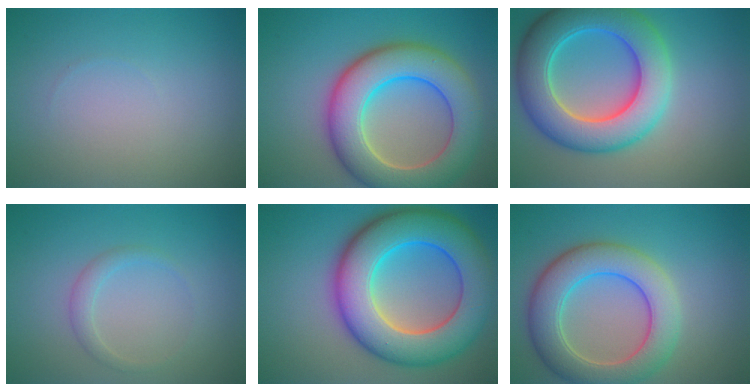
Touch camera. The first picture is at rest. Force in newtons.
{"total": 10.0, "press": 10.0, "slide": 0.8}
{"total": 9.5, "press": 9.5, "slide": 0.2}
{"total": 1.4, "press": 1.4, "slide": 0.0}
{"total": 12.5, "press": 12.5, "slide": 0.3}
{"total": 7.4, "press": 7.4, "slide": 0.3}